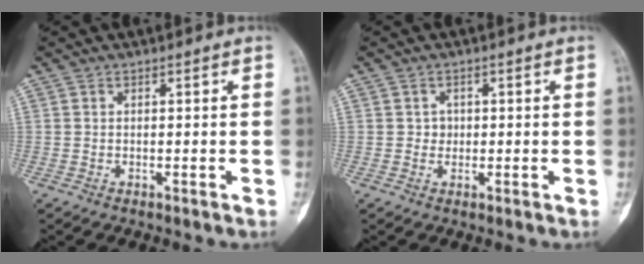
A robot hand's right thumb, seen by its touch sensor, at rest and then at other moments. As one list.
[{"total": 1.6, "force": [0.1, 1.5, 0.5], "torque": [0.003, 0.004, 0.000]}]